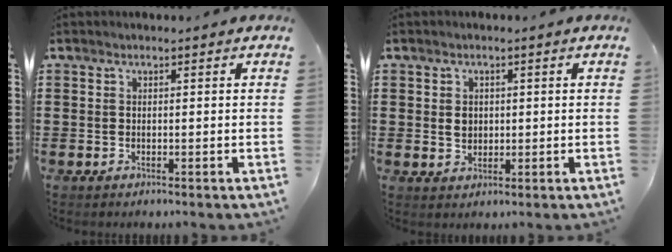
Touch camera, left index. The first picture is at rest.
{"total": 2.1, "force": [0.4, 1.7, 1.2], "torque": [-0.021, 0.006, 0.005]}